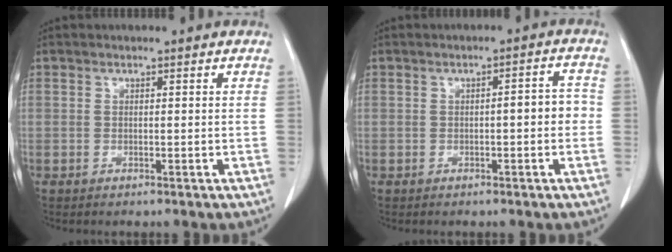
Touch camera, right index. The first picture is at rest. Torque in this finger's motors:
{"motor_torque": [0.42, -0.14, 0.09, 0.04]}